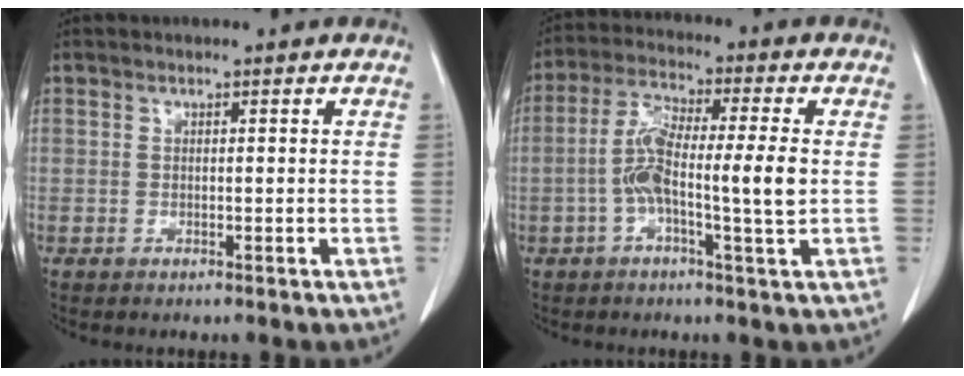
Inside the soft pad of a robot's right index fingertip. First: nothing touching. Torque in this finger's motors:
{"motor_torque": [0.42, 0.15, 0.49, 0.12]}